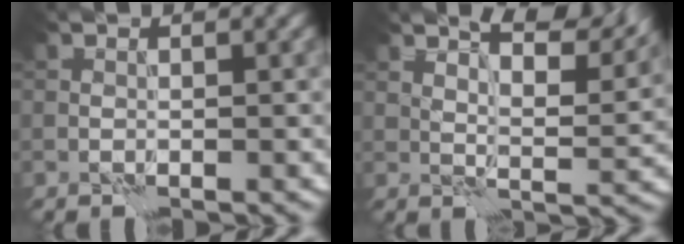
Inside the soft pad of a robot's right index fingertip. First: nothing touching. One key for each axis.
{"total": 8.1, "fx": 5.9, "fy": 2.2, "fz": 5.1, "tx": -0.069, "ty": 0.003, "tz": 0.077}